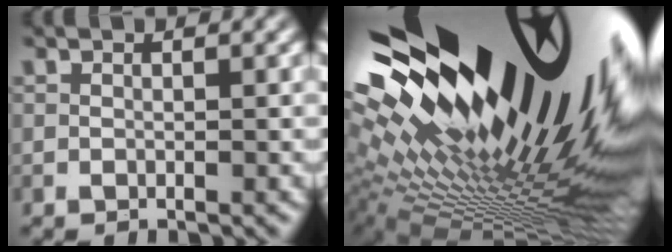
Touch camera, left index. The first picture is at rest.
{"total": 22.7, "force": [6.2, 7.9, 20.4], "torque": [-0.296, -0.006, 0.108]}